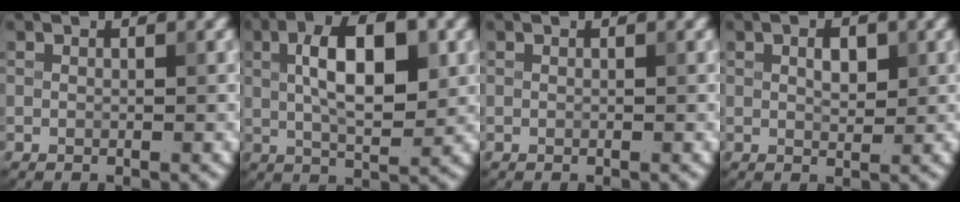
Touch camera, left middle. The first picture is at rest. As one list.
[{"total": 7.5, "force": [1.3, 2.9, 6.8], "torque": [-0.114, 0.010, 0.021]}, {"total": 0.0}, {"total": 2.1, "force": [0.5, 1.1, 1.7], "torque": [-0.037, 0.003, 0.010]}]